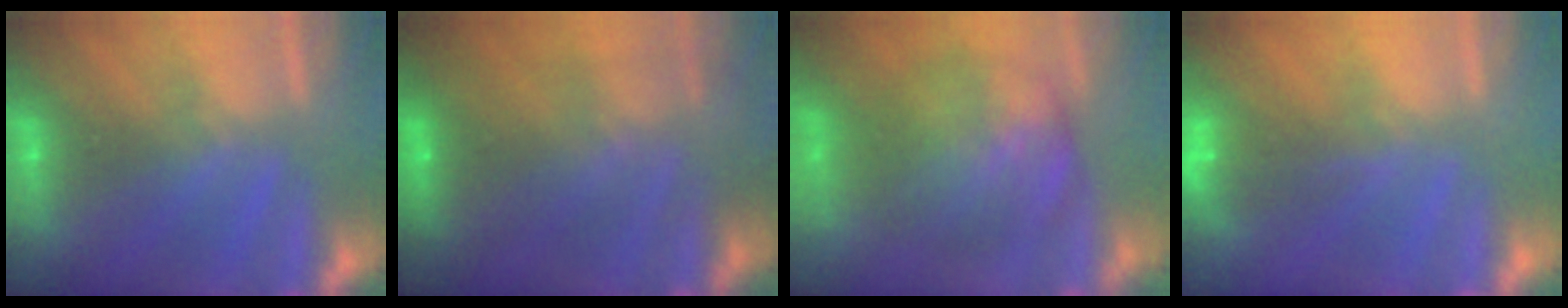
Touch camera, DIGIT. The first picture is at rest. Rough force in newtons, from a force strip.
{"total": 6.5}
{"total": 7.4}
{"total": 4.5}